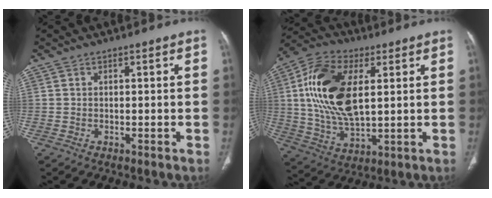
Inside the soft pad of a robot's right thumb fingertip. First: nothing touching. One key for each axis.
{"total": 18.6, "fx": 3.8, "fy": 9.7, "fz": 15.4, "tx": -0.297, "ty": -0.003, "tz": 0.072}